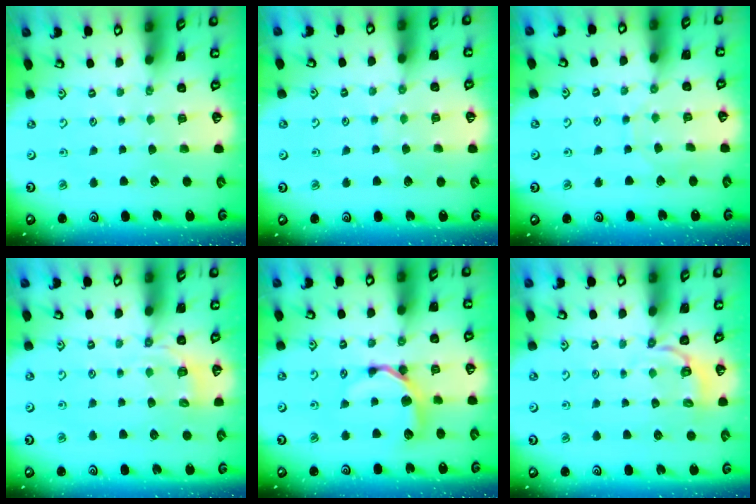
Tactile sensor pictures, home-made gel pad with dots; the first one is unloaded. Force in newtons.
{"total": 4.4, "press": 4.4, "slide": 0.5}
{"total": 5.2, "press": 5.2, "slide": 0.5}
{"total": 3.9, "press": 3.3, "slide": 2.2}
{"total": 10.1, "press": 10.0, "slide": 1.2}
{"total": 3.5, "press": 2.6, "slide": 2.4}